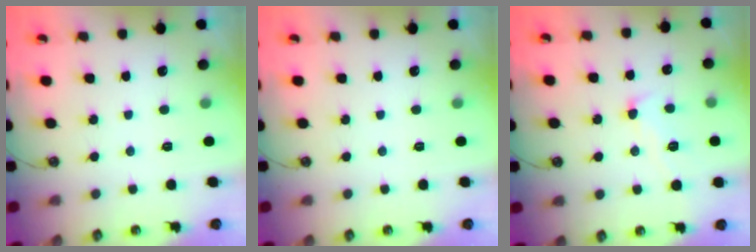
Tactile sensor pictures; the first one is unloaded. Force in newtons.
{"total": 0.0}
{"total": 1.7, "press": 1.5, "slide": 0.9}